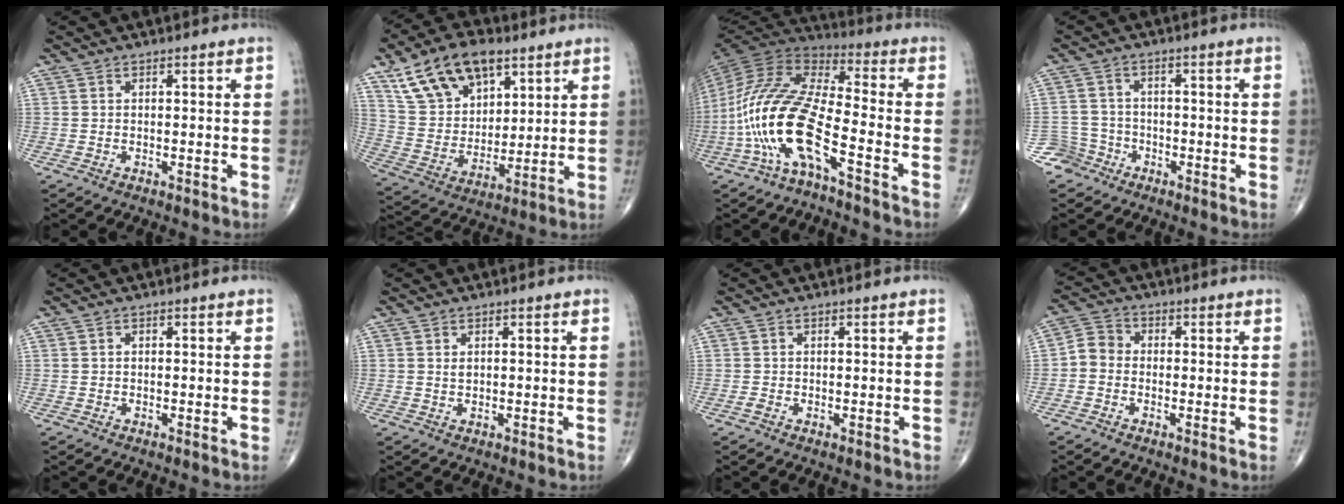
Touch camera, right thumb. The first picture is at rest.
{"total": 17.4, "force": [9.9, 10.0, 10.2], "torque": [-0.151, -0.026, 0.189]}
{"total": 18.0, "force": [-7.2, 5.2, 15.6], "torque": [-0.344, 0.054, -0.142]}
{"total": 4.7, "force": [-3.1, 3.4, -0.7], "torque": [0.037, 0.023, -0.066]}
{"total": 0.0}
{"total": 0.9, "force": [0.3, 0.5, 0.7], "torque": [-0.010, -0.002, 0.008]}
{"total": 0.7, "force": [-0.3, 0.4, 0.5], "torque": [-0.017, 0.001, -0.006]}
{"total": 4.1, "force": [-1.1, 3.5, 1.9], "torque": [-0.022, 0.013, -0.037]}